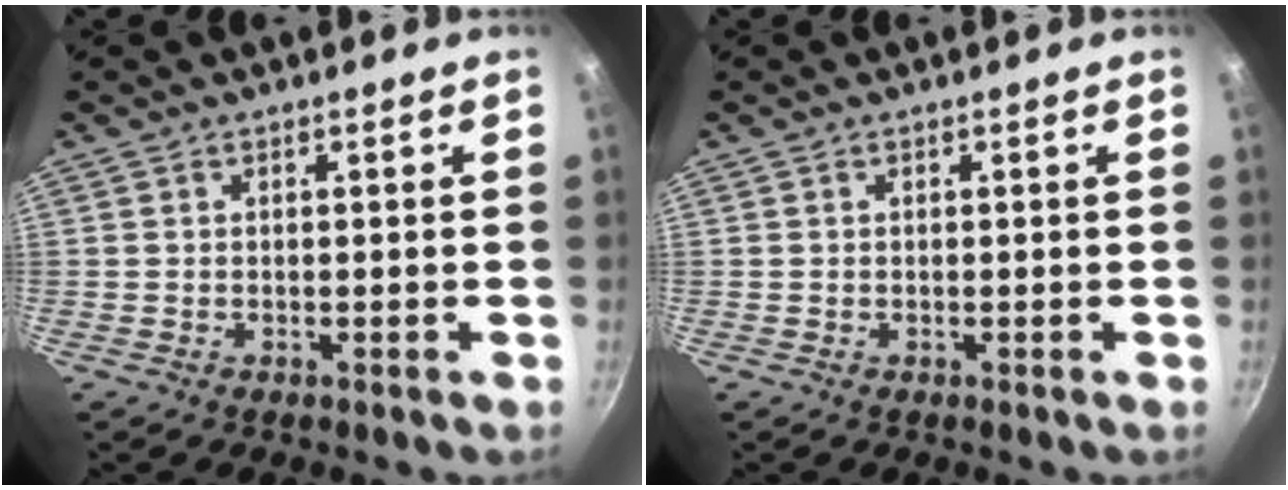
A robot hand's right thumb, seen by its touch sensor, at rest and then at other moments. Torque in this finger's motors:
{"motor_torque": [-0.29, 0.02, 0.17, -0.17, 0.00]}